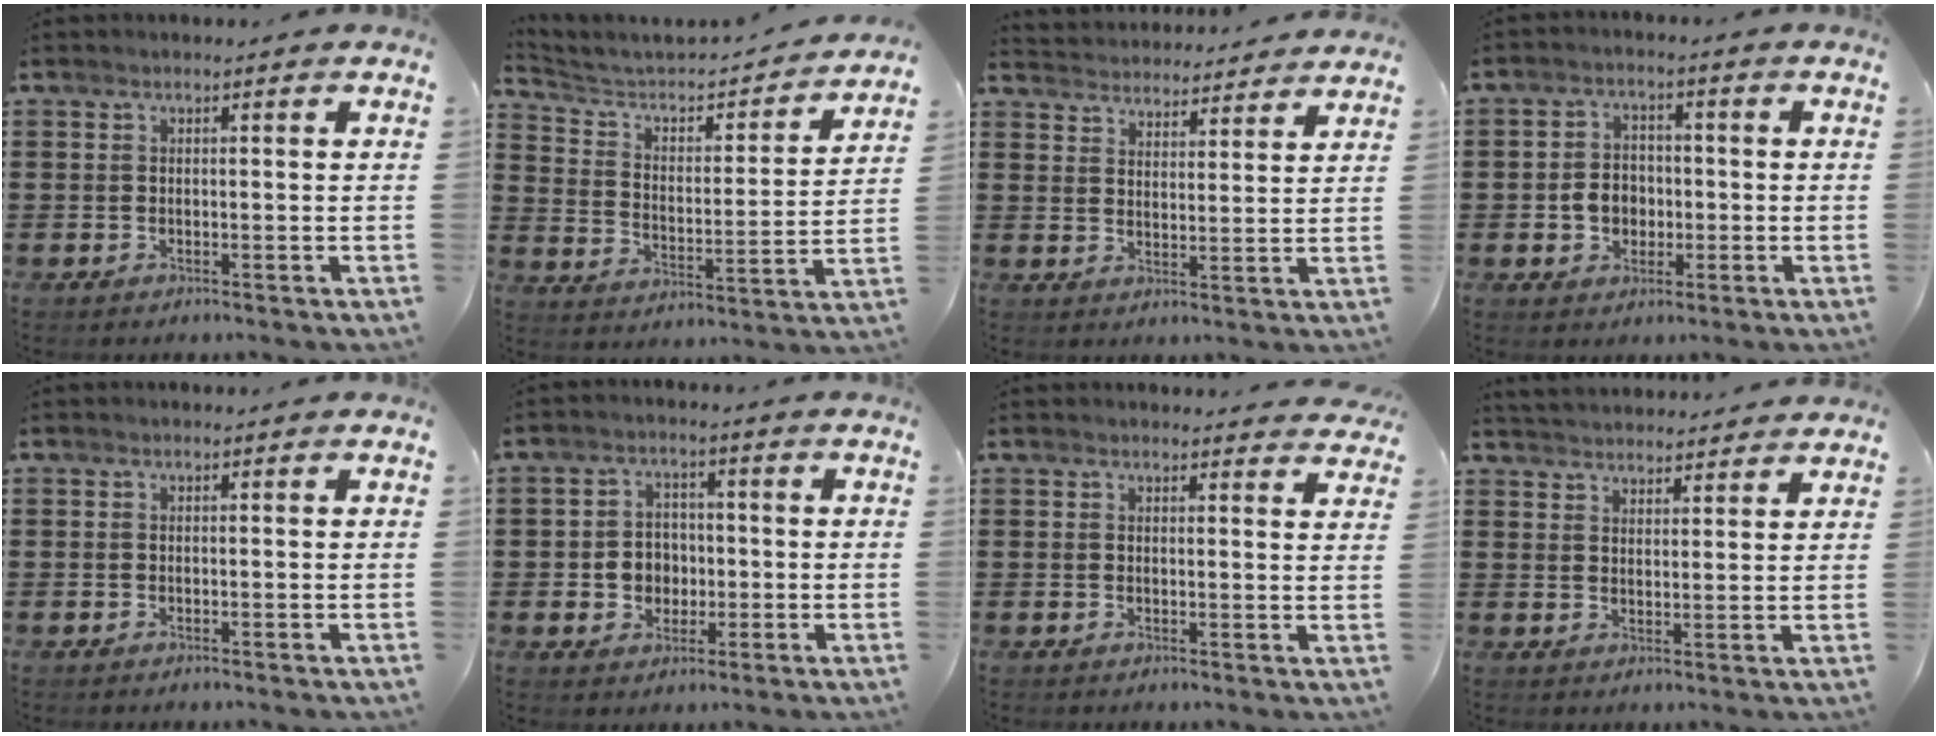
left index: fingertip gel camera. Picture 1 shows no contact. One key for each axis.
{"total": 3.6, "fx": 3.1, "fy": 1.6, "fz": 1.0, "tx": -0.045, "ty": -0.029, "tz": 0.040}
{"total": 4.0, "fx": 3.9, "fy": 0.0, "fz": -0.6, "tx": -0.006, "ty": -0.025, "tz": 0.069}
{"total": 4.6, "fx": -0.7, "fy": 3.8, "fz": 2.6, "tx": -0.050, "ty": 0.005, "tz": -0.018}
{"total": 0.0}
{"total": 4.5, "fx": -0.5, "fy": 4.1, "fz": 1.7, "tx": -0.038, "ty": 0.007, "tz": -0.013}
{"total": 2.0, "fx": 2.0, "fy": 0.2, "fz": 0.1, "tx": 0.001, "ty": -0.005, "tz": 0.037}
{"total": 3.3, "fx": 3.3, "fy": 0.1, "fz": -0.3, "tx": -0.006, "ty": -0.011, "tz": 0.061}